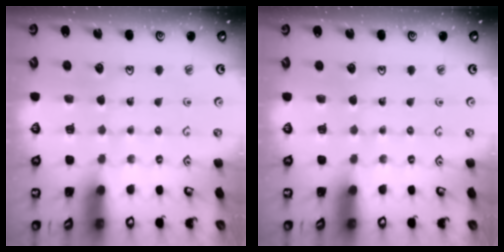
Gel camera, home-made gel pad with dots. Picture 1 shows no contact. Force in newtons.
{"total": 0.0}